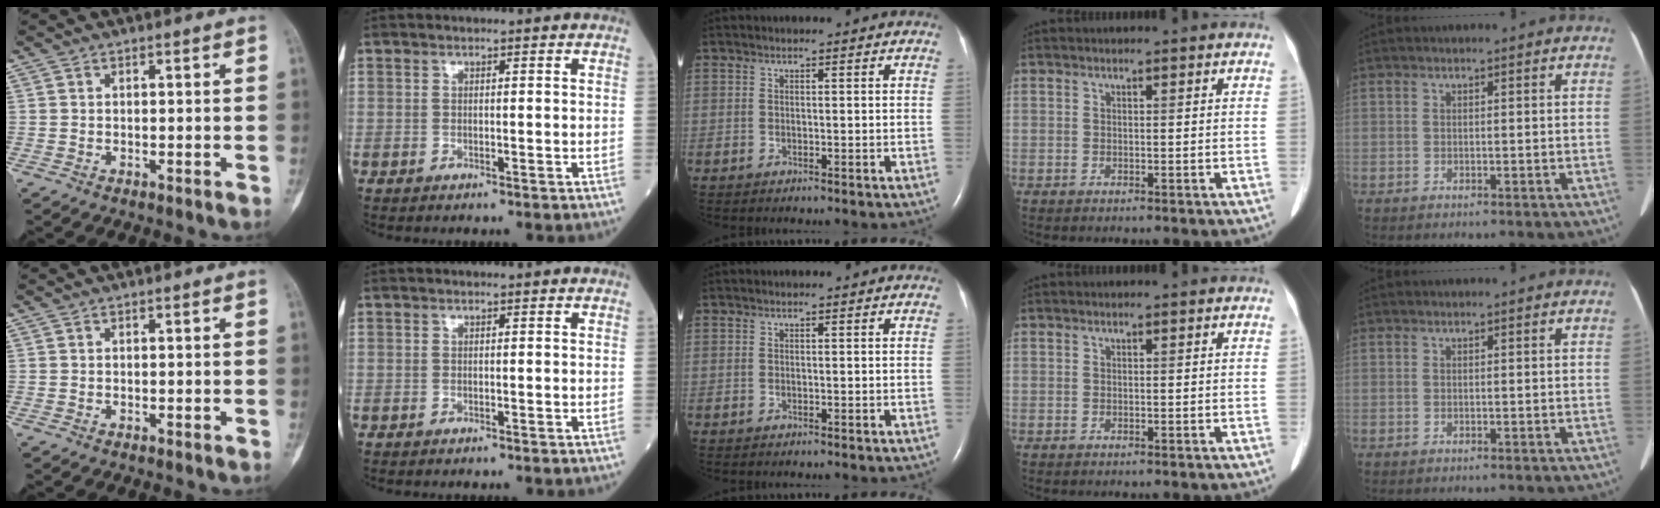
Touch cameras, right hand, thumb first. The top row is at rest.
{}